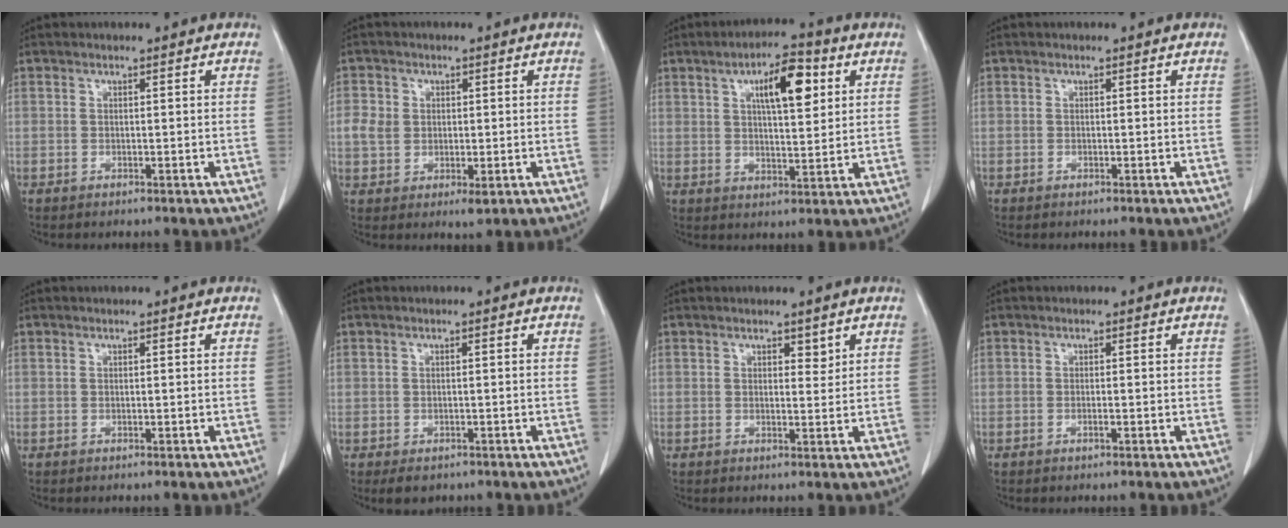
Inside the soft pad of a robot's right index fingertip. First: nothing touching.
{"total": 5.1, "force": [-0.1, 4.0, 3.2], "torque": [-0.055, 0.002, 0.002]}
{"total": 9.2, "force": [3.5, 2.8, 8.1], "torque": [-0.131, 0.014, 0.057]}
{"total": 0.0}
{"total": 0.0}
{"total": 2.9, "force": [-1.8, 1.9, 1.1], "torque": [-0.012, -0.001, -0.019]}
{"total": 1.6, "force": [1.1, 0.8, 0.8], "torque": [-0.008, -0.007, 0.015]}
{"total": 0.7, "force": [-0.4, 0.0, 0.6], "torque": [-0.015, 0.000, -0.005]}